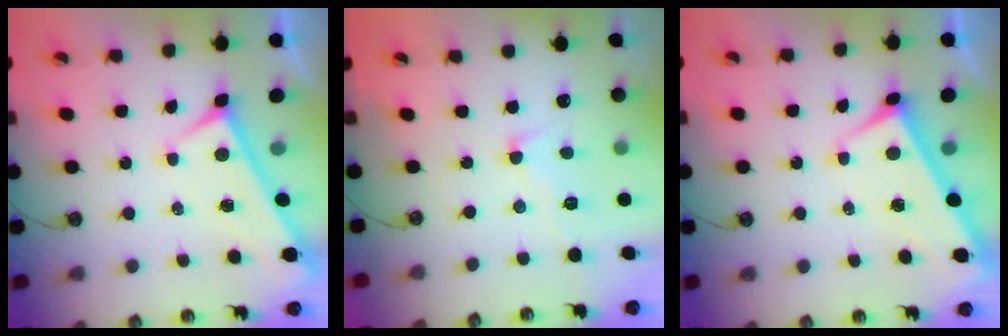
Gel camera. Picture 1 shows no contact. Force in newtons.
{"total": 4.5, "press": 4.4, "slide": 0.9}
{"total": 1.9, "press": 1.9, "slide": 0.5}